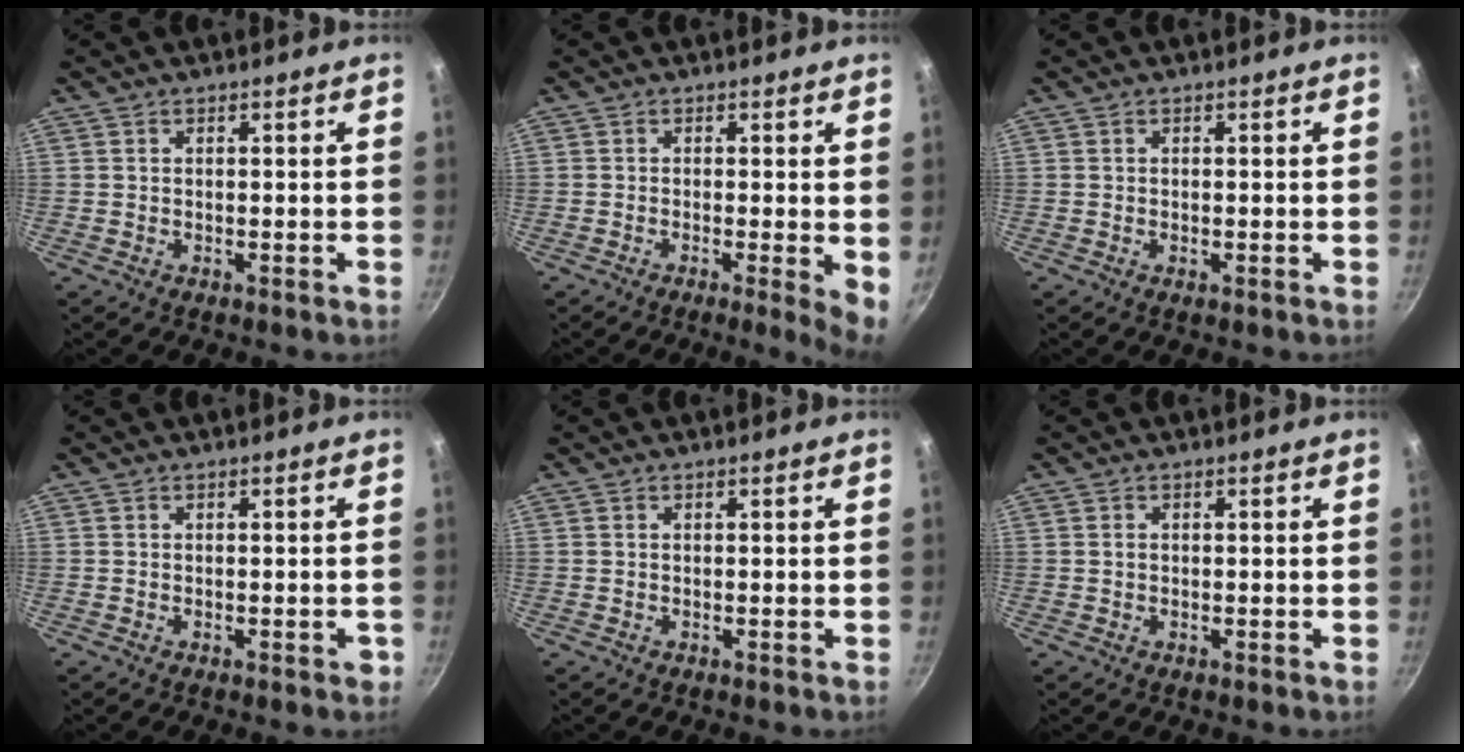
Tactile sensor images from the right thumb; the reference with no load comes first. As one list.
[{"total": 4.6, "force": [-0.5, 0.9, 4.5], "torque": [-0.055, -0.008, -0.008]}, {"total": 0.5, "force": [-0.1, 0.2, 0.5], "torque": [-0.007, 0.000, -0.002]}, {"total": 1.3, "force": [-0.5, 0.6, 1.1], "torque": [-0.005, 0.004, -0.008]}, {"total": 0.0}, {"total": 0.7, "force": [0.1, 0.6, 0.3], "torque": [-0.006, 0.003, 0.002]}]